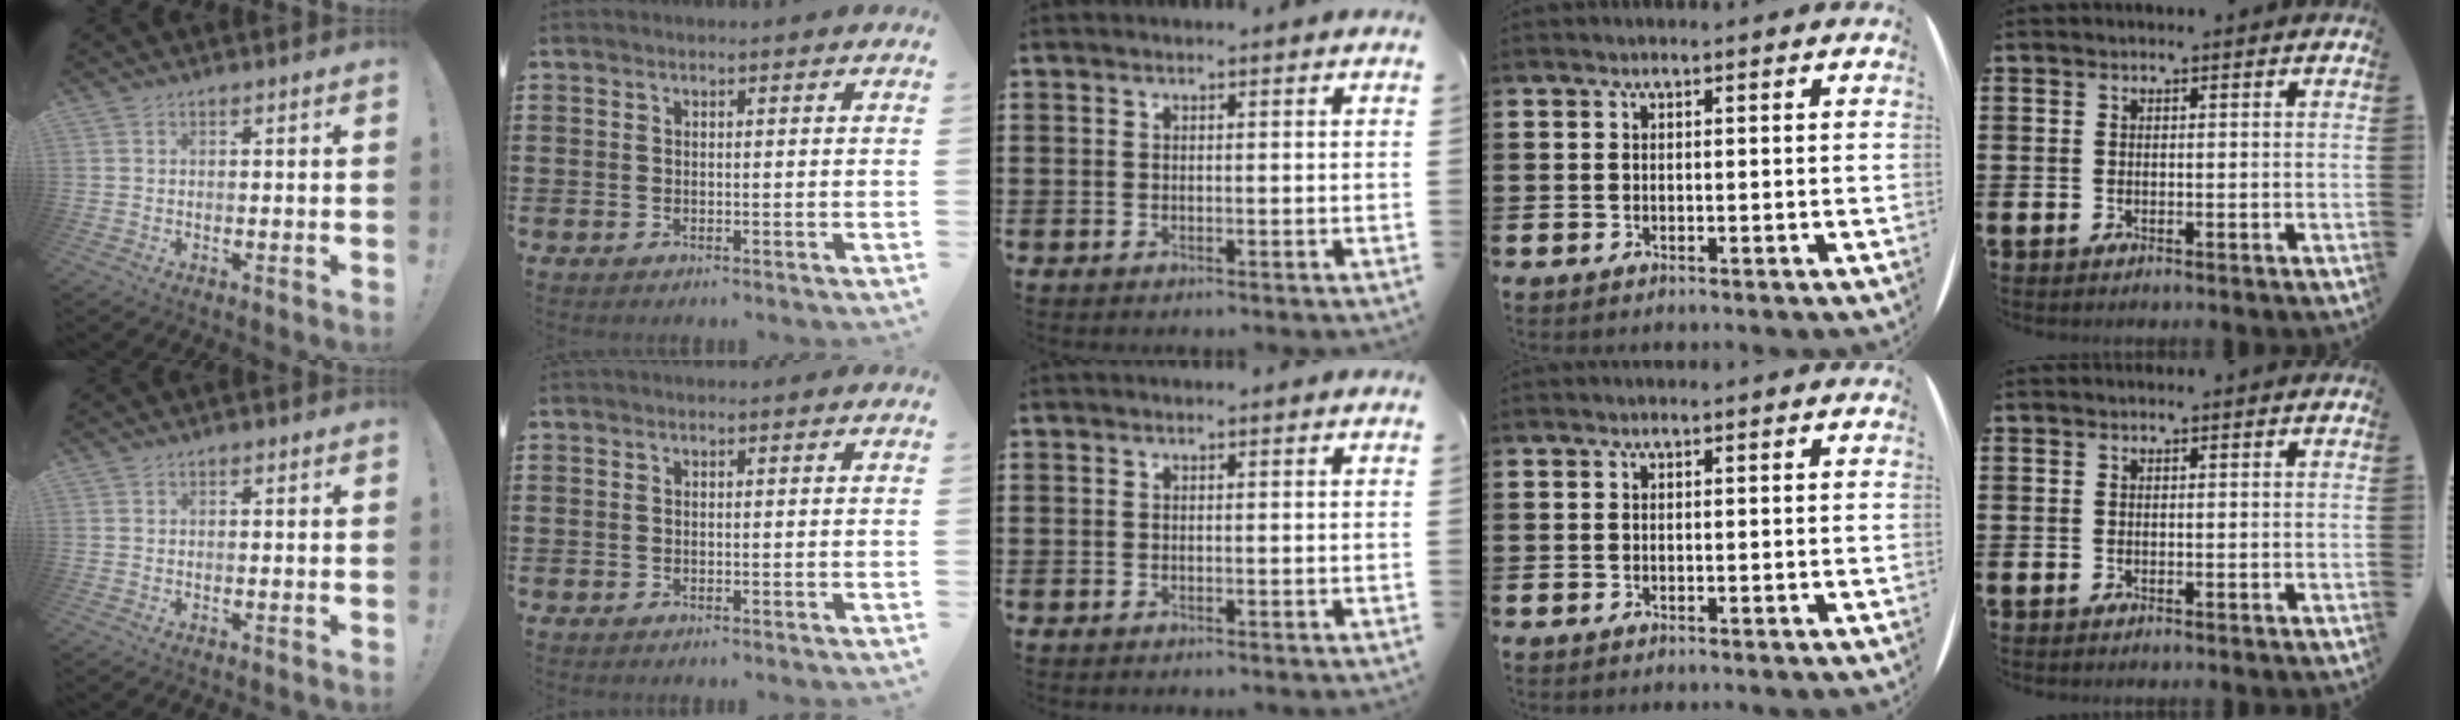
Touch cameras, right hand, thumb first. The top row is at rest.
{}